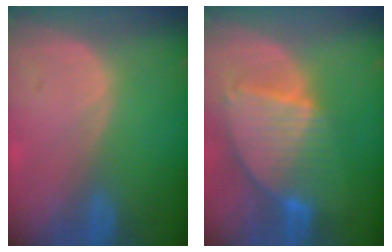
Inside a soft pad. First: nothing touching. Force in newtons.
{"total": 8.6, "press": 7.4, "slide": 4.3}